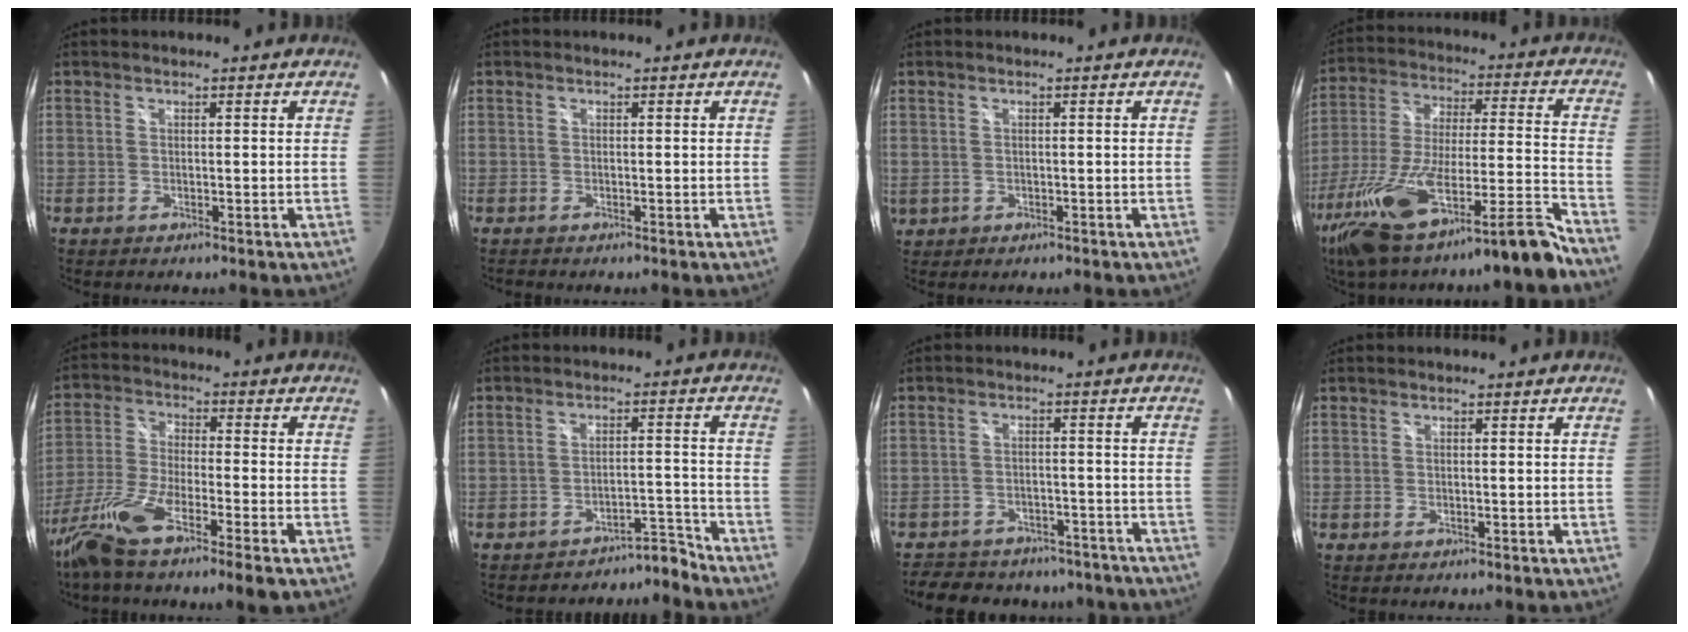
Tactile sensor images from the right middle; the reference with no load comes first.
{"total": 0.0}
{"total": 2.6, "force": [-0.1, 2.3, 1.3], "torque": [-0.025, 0.002, 0.006]}
{"total": 22.5, "force": [-17.2, 1.2, 14.6], "torque": [-0.262, -0.046, -0.288]}
{"total": 11.7, "force": [-7.6, 1.4, 8.8], "torque": [-0.189, -0.026, -0.151]}
{"total": 4.9, "force": [-4.9, 0.4, -0.2], "torque": [0.008, 0.019, -0.077]}
{"total": 18.7, "force": [-15.5, 8.1, 6.6], "torque": [-0.146, 0.021, -0.191]}
{"total": 0.0}